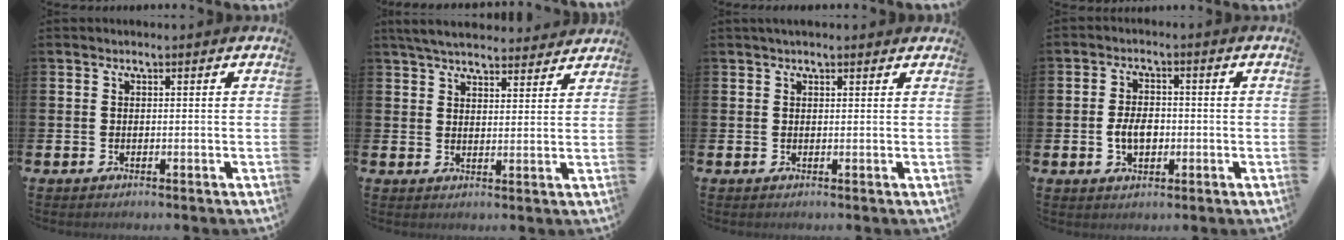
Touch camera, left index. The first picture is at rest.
{"total": 5.4, "force": [5.1, 1.0, 1.2], "torque": [-0.038, -0.022, 0.093]}
{"total": 1.3, "force": [1.2, 0.3, 0.5], "torque": [-0.001, 0.000, 0.019]}
{"total": 4.1, "force": [-0.6, 2.6, 3.1], "torque": [-0.043, 0.000, -0.015]}